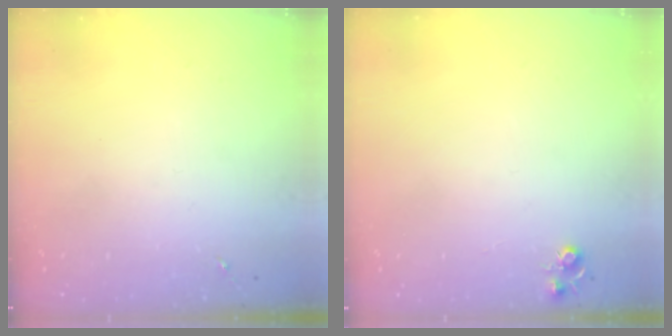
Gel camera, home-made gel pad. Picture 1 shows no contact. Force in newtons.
{"total": 5.1, "press": 5.0, "slide": 0.5}